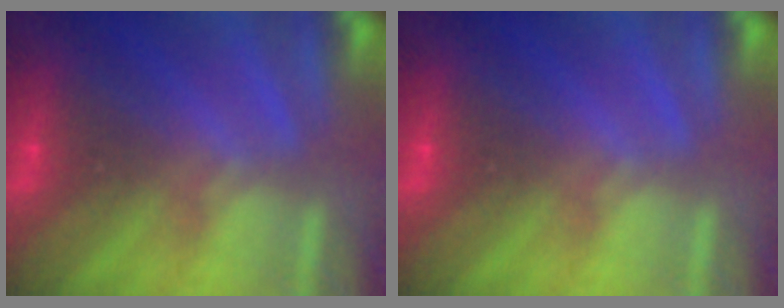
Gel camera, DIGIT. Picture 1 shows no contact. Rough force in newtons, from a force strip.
{"total": 0.0}